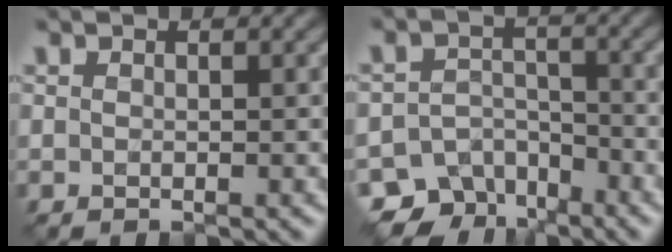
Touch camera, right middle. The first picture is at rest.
{"total": 7.2, "force": [-5.4, 4.5, 1.9], "torque": [-0.007, -0.007, -0.086]}